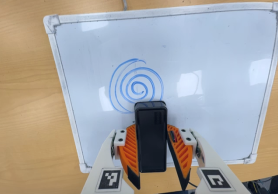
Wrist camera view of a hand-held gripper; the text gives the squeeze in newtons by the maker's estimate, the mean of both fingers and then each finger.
{"total": 5.2, "left": 4.8, "right": 5.5}